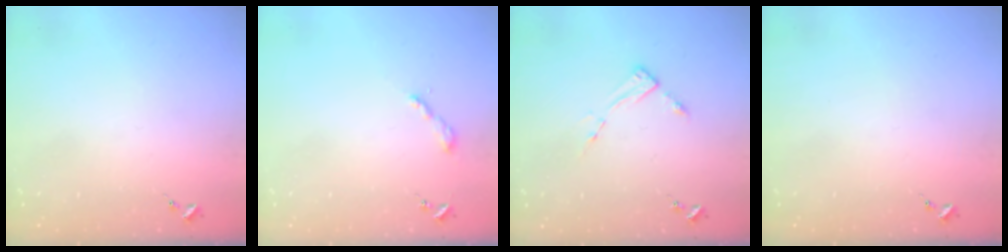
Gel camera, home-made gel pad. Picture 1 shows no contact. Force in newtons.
{"total": 2.2, "press": 2.2, "slide": 0.2}
{"total": 3.6, "press": 3.5, "slide": 0.4}
{"total": 0.0}